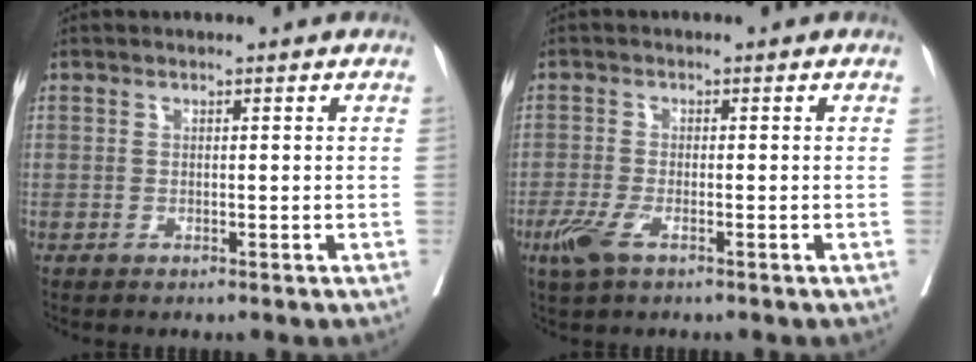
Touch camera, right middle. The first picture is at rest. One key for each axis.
{"total": 3.4, "fx": -1.9, "fy": 1.0, "fz": 2.7, "tx": -0.064, "ty": -0.006, "tz": -0.037}